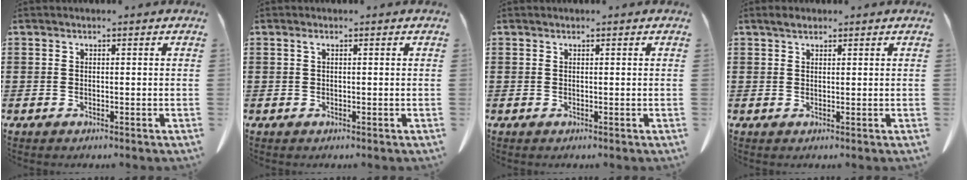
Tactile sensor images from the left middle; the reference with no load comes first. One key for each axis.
{"total": 0.7, "fx": 0.2, "fy": 0.1, "fz": 0.7, "tx": -0.013, "ty": 0.000, "tz": 0.003}
{"total": 0.0}
{"total": 1.5, "fx": 1.2, "fy": 0.5, "fz": 0.6, "tx": -0.008, "ty": 0.000, "tz": 0.021}